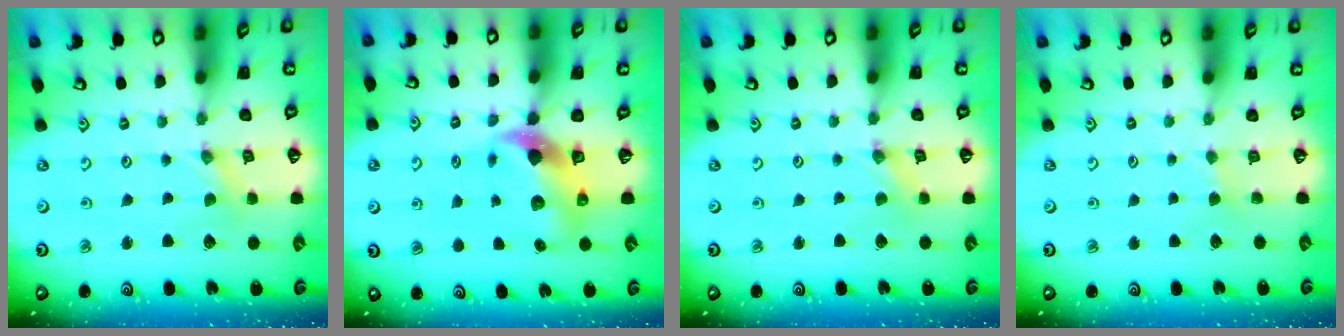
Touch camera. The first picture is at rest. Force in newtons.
{"total": 9.1, "press": 9.0, "slide": 1.7}
{"total": 0.0}
{"total": 2.2, "press": 2.2, "slide": 0.4}